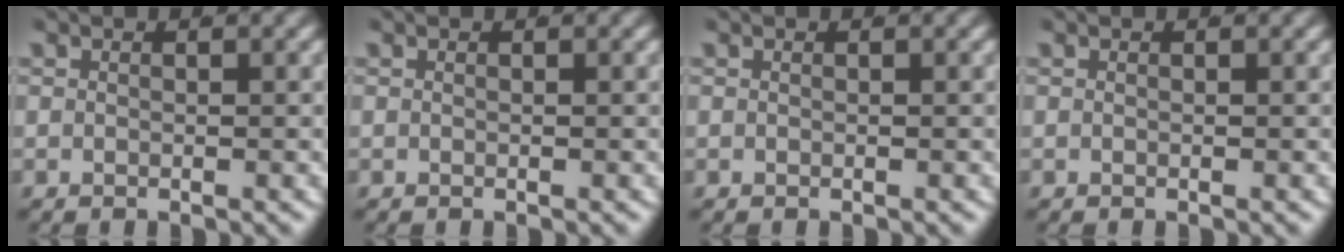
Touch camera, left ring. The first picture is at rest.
{"total": 0.0}
{"total": 0.0}
{"total": 0.0}